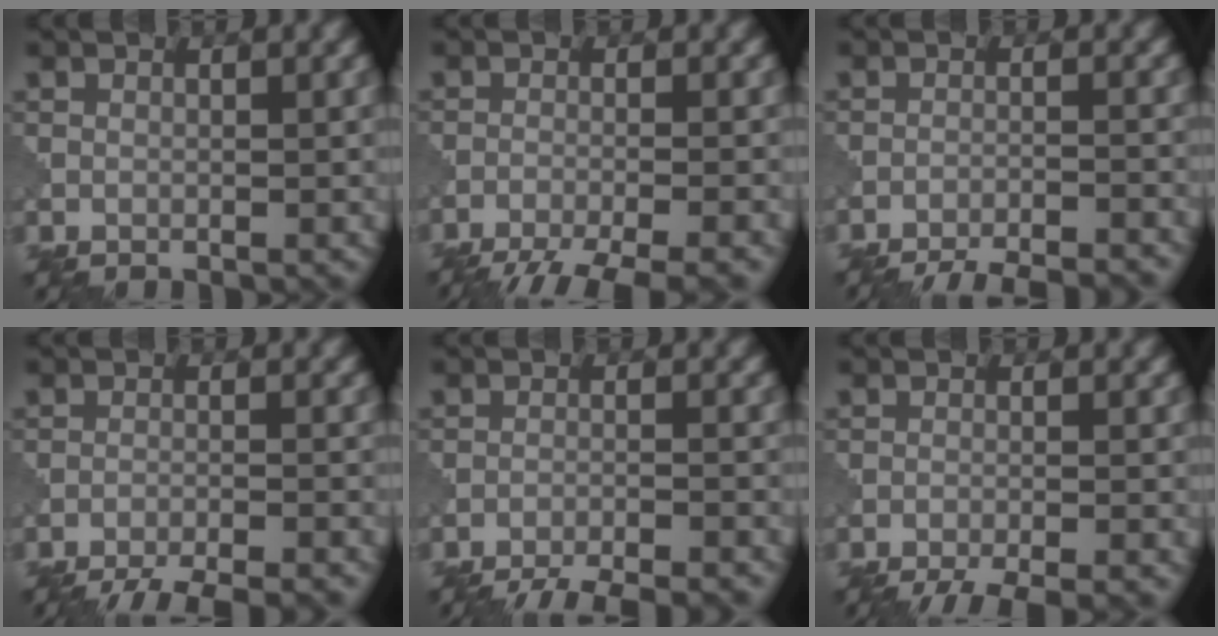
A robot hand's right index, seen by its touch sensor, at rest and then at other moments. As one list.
[{"total": 7.9, "force": [-6.6, 1.4, 4.1], "torque": [-0.062, -0.022, -0.102]}, {"total": 9.3, "force": [-8.8, 1.7, 2.5], "torque": [-0.028, 0.000, -0.122]}, {"total": 8.4, "force": [-7.7, 1.4, 2.9], "torque": [-0.038, -0.006, -0.113]}, {"total": 9.5, "force": [-8.9, 1.7, 2.8], "torque": [-0.034, -0.004, -0.126]}, {"total": 5.6, "force": [-4.9, 0.8, 2.7], "torque": [-0.041, -0.014, -0.079]}]